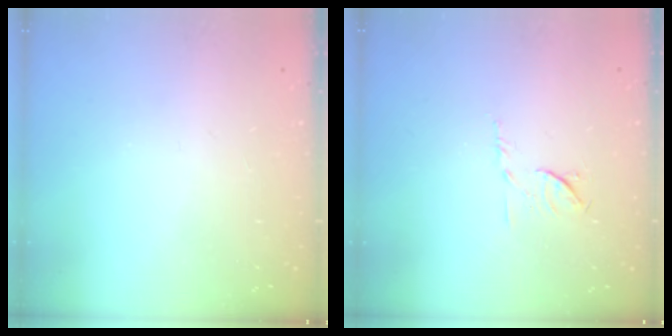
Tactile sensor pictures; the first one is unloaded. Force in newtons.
{"total": 6.7, "press": 6.6, "slide": 1.1}